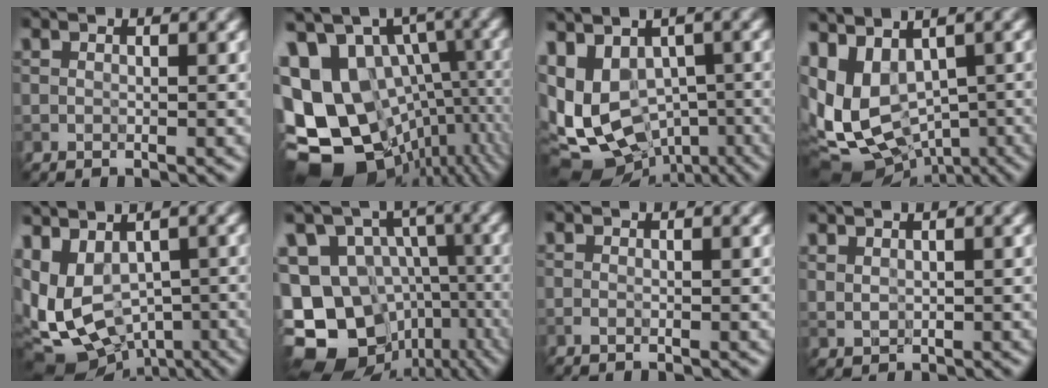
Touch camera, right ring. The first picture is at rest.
{"total": 18.2, "force": [-4.0, 14.0, 11.0], "torque": [-0.201, 0.002, -0.020]}
{"total": 11.8, "force": [-2.6, 9.2, 6.8], "torque": [-0.160, -0.012, 0.021]}
{"total": 10.1, "force": [-0.7, 7.4, 6.8], "torque": [-0.144, -0.014, 0.048]}
{"total": 8.7, "force": [-1.6, 6.4, 5.7], "torque": [-0.114, -0.009, 0.018]}
{"total": 17.0, "force": [-6.1, 14.5, 6.5], "torque": [-0.153, -0.022, -0.062]}
{"total": 0.5, "force": [-0.5, 0.0, 0.3], "torque": [-0.002, 0.002, -0.005]}
{"total": 1.2, "force": [1.1, 0.3, 0.1], "torque": [0.000, 0.006, 0.029]}